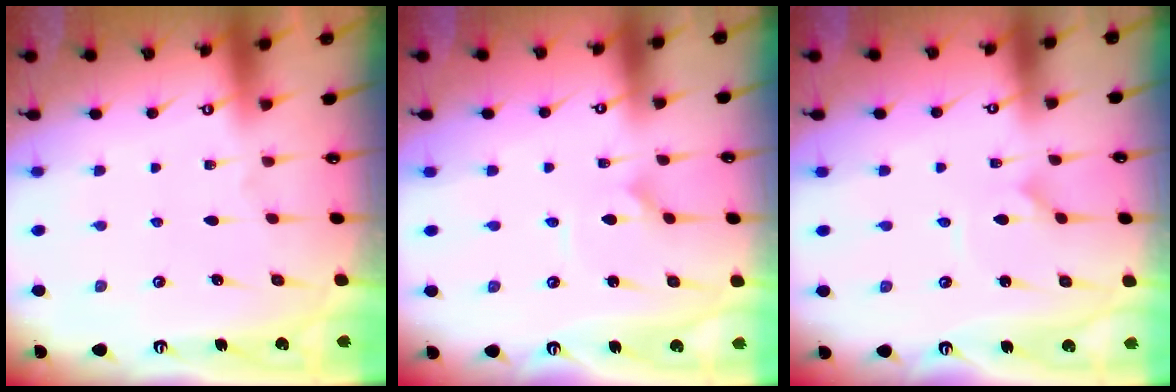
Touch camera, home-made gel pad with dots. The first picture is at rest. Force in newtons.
{"total": 1.6, "press": 1.6, "slide": 0.1}
{"total": 1.5, "press": 1.5, "slide": 0.1}